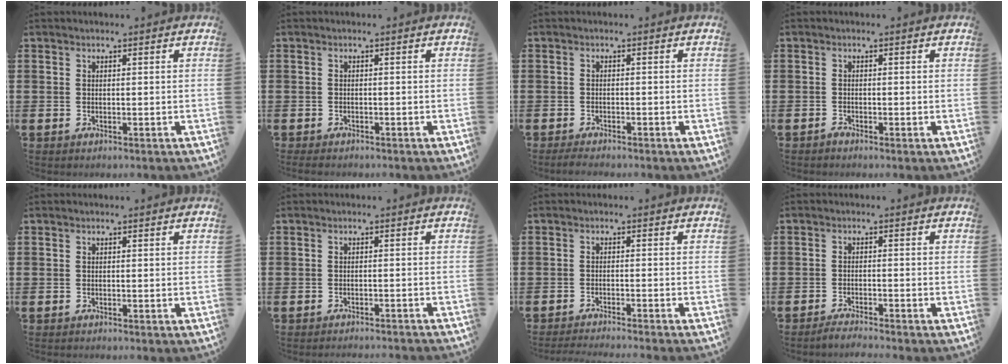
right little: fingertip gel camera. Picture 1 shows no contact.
{"total": 0.8, "force": [-0.7, 0.2, 0.3], "torque": [-0.007, 0.000, -0.016]}
{"total": 1.3, "force": [-1.2, 0.2, 0.5], "torque": [-0.012, 0.002, -0.024]}
{"total": 0.7, "force": [-0.7, 0.1, 0.1], "torque": [-0.003, -0.002, -0.014]}
{"total": 0.0}
{"total": 1.2, "force": [-1.1, -0.2, -0.1], "torque": [0.001, 0.004, -0.024]}
{"total": 1.5, "force": [-1.4, -0.3, 0.3], "torque": [-0.003, 0.000, -0.028]}
{"total": 1.9, "force": [-1.8, -0.2, 0.5], "torque": [-0.008, 0.004, -0.036]}